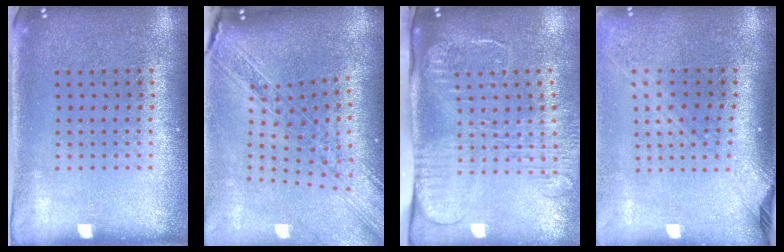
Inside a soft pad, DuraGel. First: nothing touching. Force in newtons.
{"total": 2.3, "press": 1.9, "slide": 1.2}
{"total": 2.6, "press": 2.1, "slide": 1.7}
{"total": 2.2, "press": 1.6, "slide": 1.5}